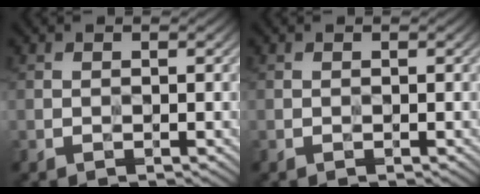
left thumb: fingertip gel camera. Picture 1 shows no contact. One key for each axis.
{"total": 0.0}